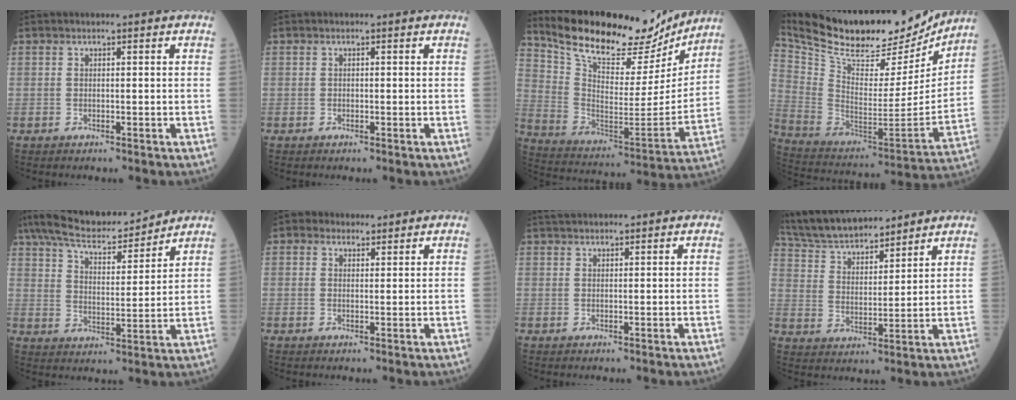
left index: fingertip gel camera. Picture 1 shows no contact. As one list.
[{"total": 0.0}, {"total": 22.7, "force": [20.3, 6.2, 8.0], "torque": [-0.139, -0.024, 0.311]}, {"total": 26.9, "force": [23.6, 7.4, 10.7], "torque": [-0.206, -0.031, 0.362]}, {"total": 14.8, "force": [13.2, 2.6, 6.3], "torque": [-0.106, 0.015, 0.219]}, {"total": 2.5, "force": [1.9, 1.5, 0.4], "torque": [0.001, 0.014, 0.028]}, {"total": 4.3, "force": [3.9, 0.6, 1.7], "torque": [-0.015, 0.037, 0.064]}, {"total": 16.4, "force": [14.7, 3.9, 6.0], "torque": [-0.111, 0.031, 0.262]}]